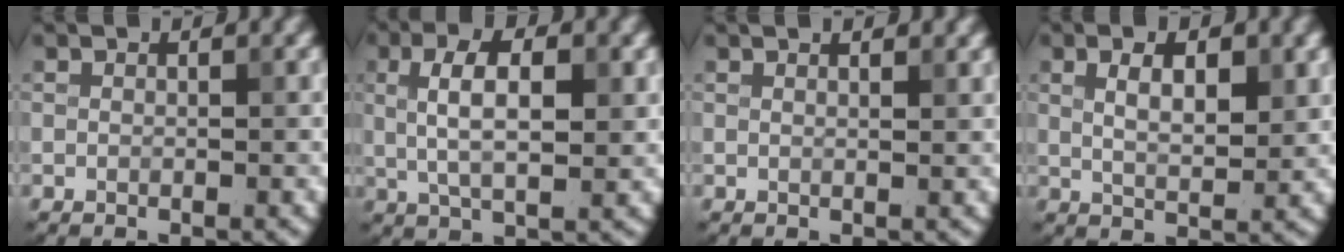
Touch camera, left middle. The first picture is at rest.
{"total": 5.3, "force": [0.9, 2.0, 4.8], "torque": [-0.092, 0.006, 0.016]}
{"total": 2.6, "force": [1.7, 1.1, 1.6], "torque": [0.002, 0.012, -0.001]}
{"total": 3.9, "force": [1.5, 1.6, 3.2], "torque": [-0.060, 0.001, 0.029]}